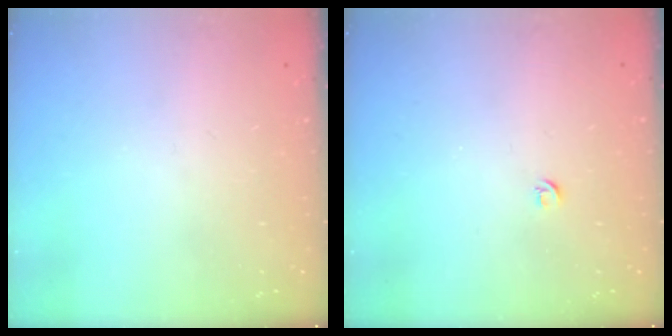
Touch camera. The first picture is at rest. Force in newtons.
{"total": 3.4, "press": 3.3, "slide": 0.6}